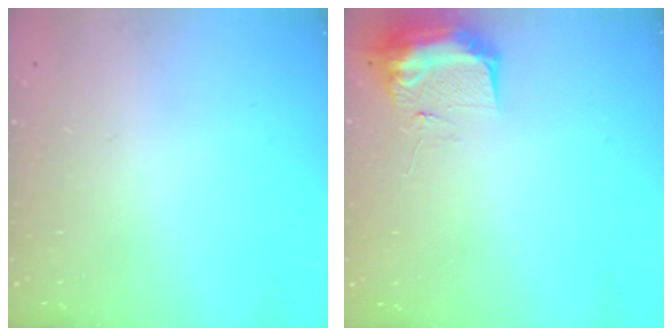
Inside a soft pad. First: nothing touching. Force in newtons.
{"total": 9.4, "press": 9.4, "slide": 0.9}